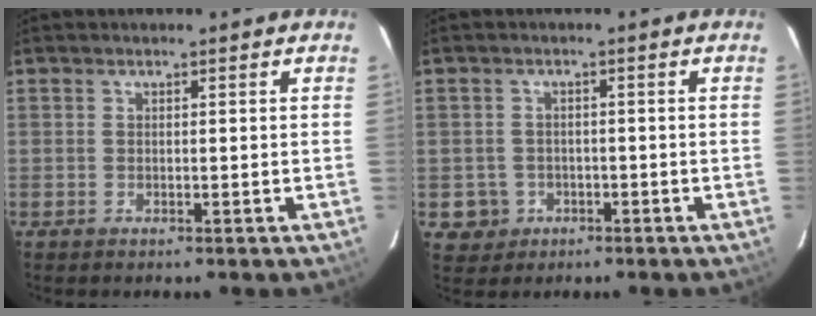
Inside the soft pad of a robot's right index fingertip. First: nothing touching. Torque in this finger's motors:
{"motor_torque": [-0.44, 0.28, -0.96, -0.21]}